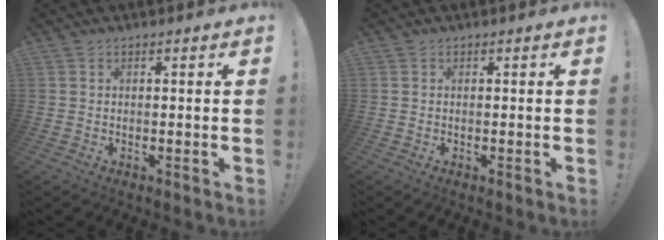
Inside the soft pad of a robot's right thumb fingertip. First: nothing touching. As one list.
[{"total": 0.0}]